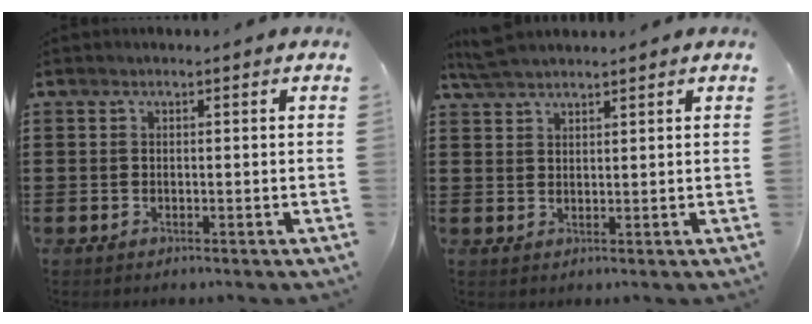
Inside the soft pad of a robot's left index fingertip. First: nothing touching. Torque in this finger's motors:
{"motor_torque": [0.11, -0.23, 0.21, 0.06]}